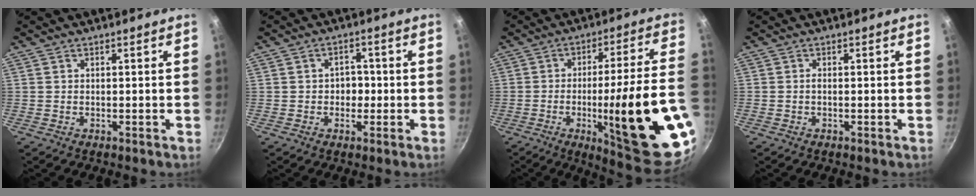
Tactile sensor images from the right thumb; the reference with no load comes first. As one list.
[{"total": 3.4, "force": [-0.6, 2.8, 1.8], "torque": [-0.001, 0.008, -0.009]}, {"total": 25.7, "force": [-6.8, 4.4, 24.4], "torque": [-0.322, 0.013, -0.088]}, {"total": 0.6, "force": [-0.1, 0.3, 0.5], "torque": [-0.010, 0.003, -0.004]}]